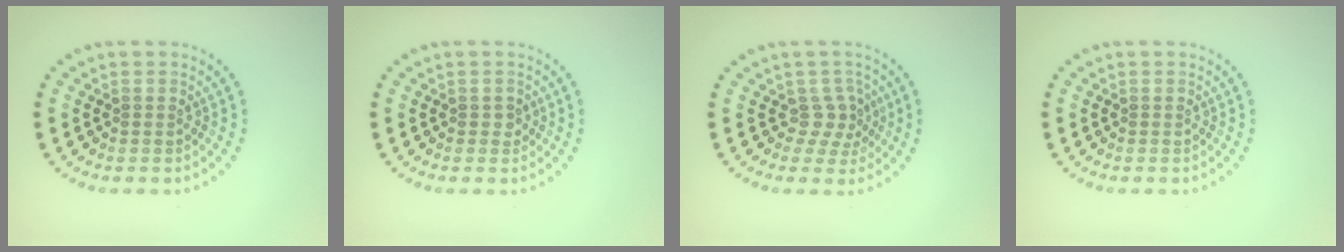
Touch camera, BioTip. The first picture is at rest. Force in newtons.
{"total": 0.9, "press": 0.8, "slide": 0.4}
{"total": 2.2, "press": 1.5, "slide": 1.5}
{"total": 0.0}